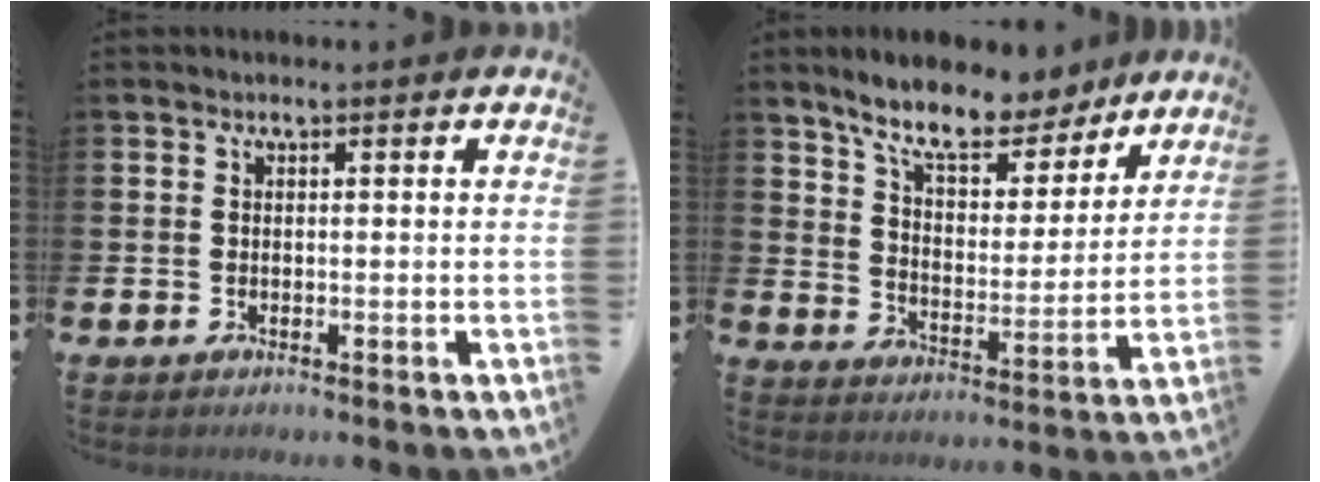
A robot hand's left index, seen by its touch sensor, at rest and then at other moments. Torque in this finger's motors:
{"motor_torque": [2.03, -0.11, 0.96, 0.21]}